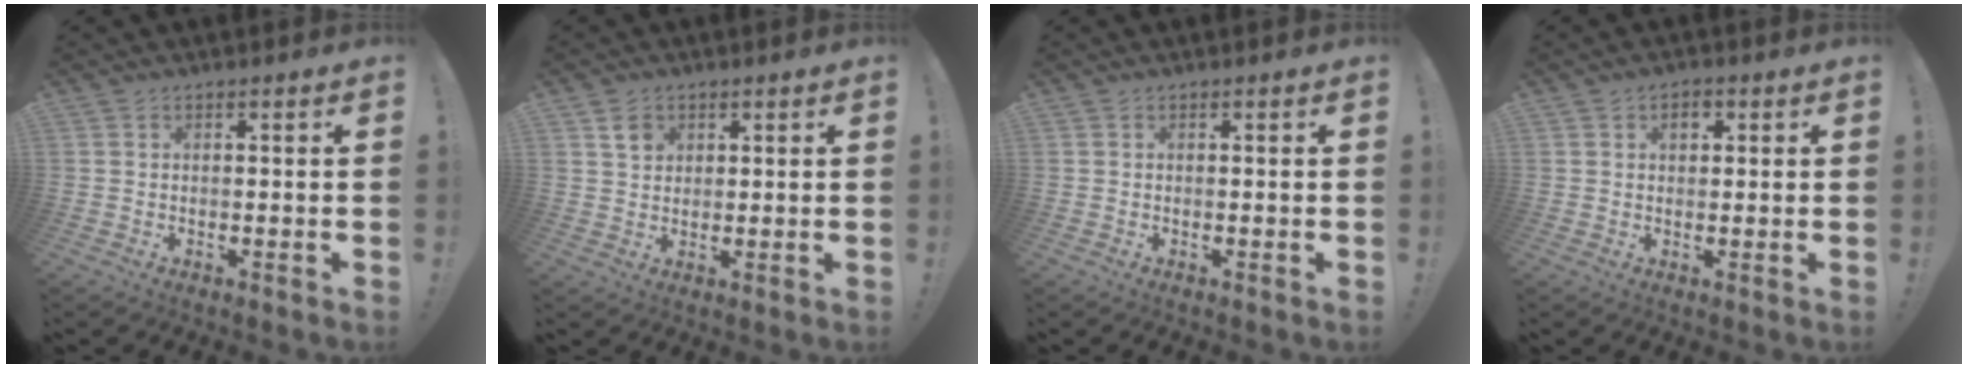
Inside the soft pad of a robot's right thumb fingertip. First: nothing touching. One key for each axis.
{"total": 3.7, "fx": 2.1, "fy": 2.9, "fz": 0.9, "tx": 0.000, "ty": -0.008, "tz": 0.035}
{"total": 0.0}
{"total": 3.1, "fx": 1.0, "fy": 2.0, "fz": 2.1, "tx": -0.023, "ty": -0.001, "tz": 0.013}